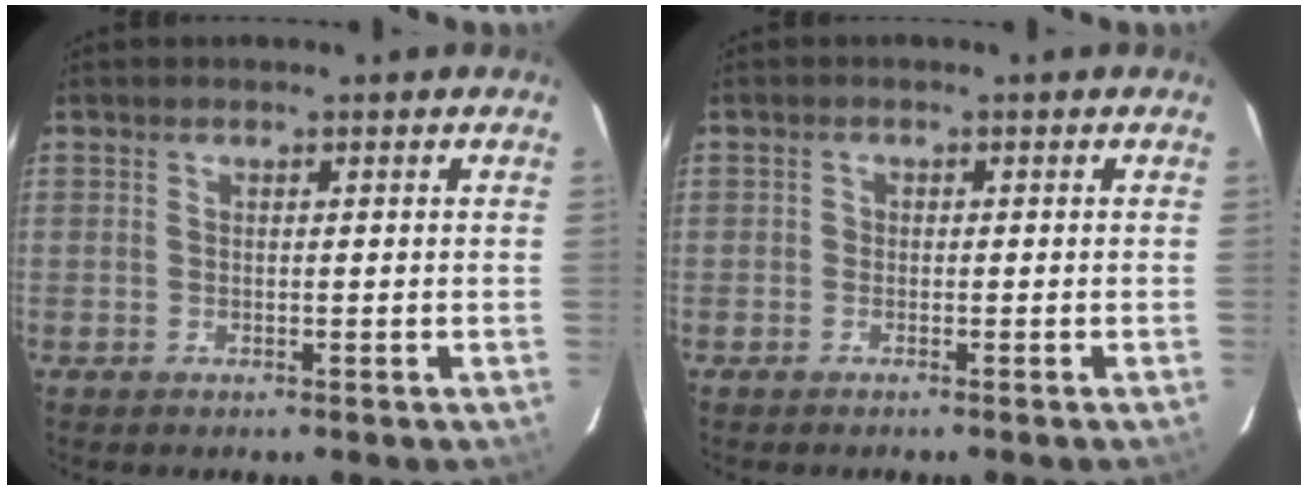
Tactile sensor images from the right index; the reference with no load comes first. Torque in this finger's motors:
{"motor_torque": [0.13, -0.01, -0.01, 0.00]}